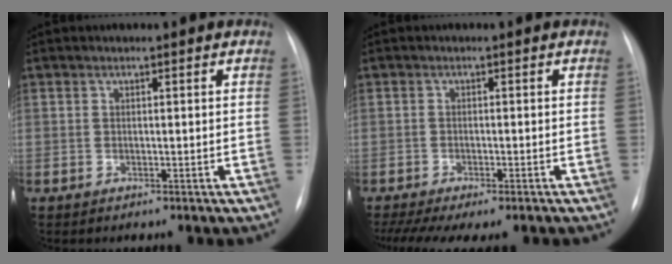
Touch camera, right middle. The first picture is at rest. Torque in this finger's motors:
{"motor_torque": [0.86, -0.80, 0.16, 0.04]}